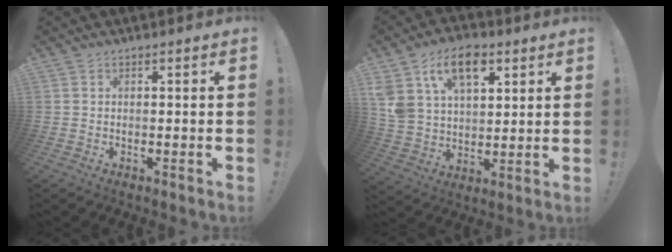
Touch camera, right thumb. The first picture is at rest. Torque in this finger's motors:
{"motor_torque": [1.25, 3.36, 0.21, 0.30, 0.14]}